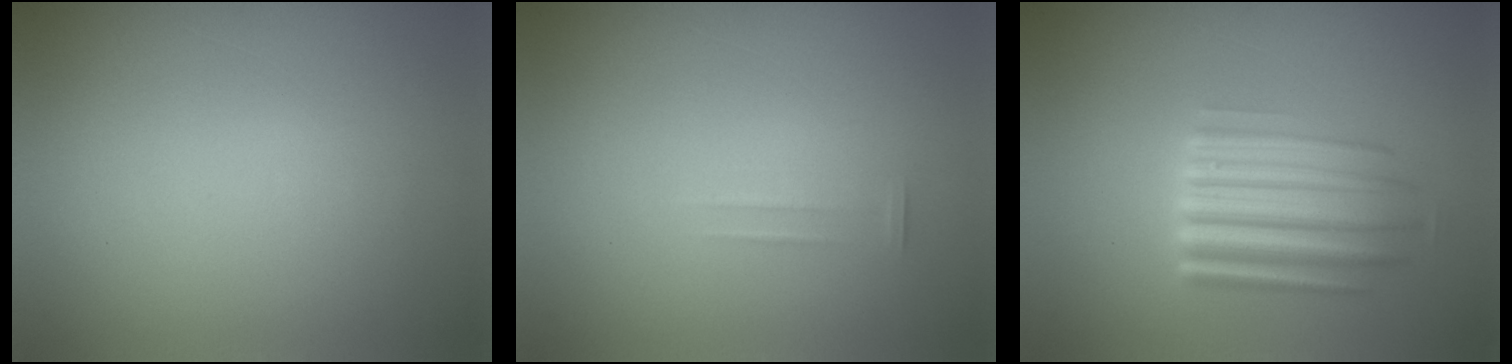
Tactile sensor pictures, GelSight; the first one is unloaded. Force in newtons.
{"total": 1.6}
{"total": 5.7}